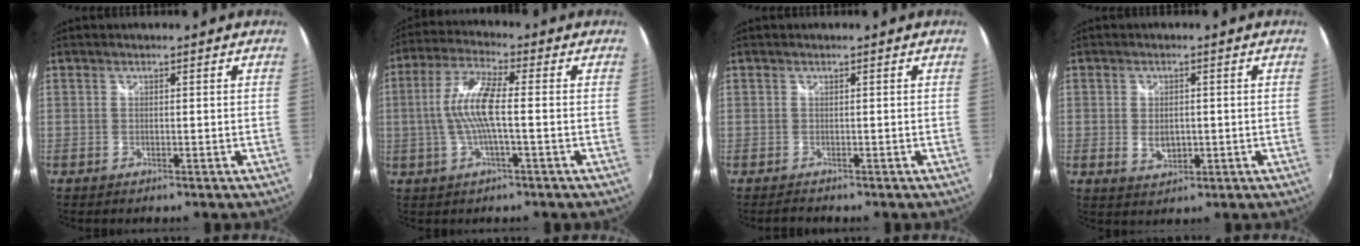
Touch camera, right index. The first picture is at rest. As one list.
[{"total": 9.4, "force": [-0.7, 1.4, 9.2], "torque": [-0.191, 0.004, -0.012]}, {"total": 0.9, "force": [-0.6, 0.6, 0.0], "torque": [-0.005, -0.002, -0.011]}, {"total": 4.0, "force": [-0.3, 2.8, 2.8], "torque": [-0.048, -0.007, -0.001]}]